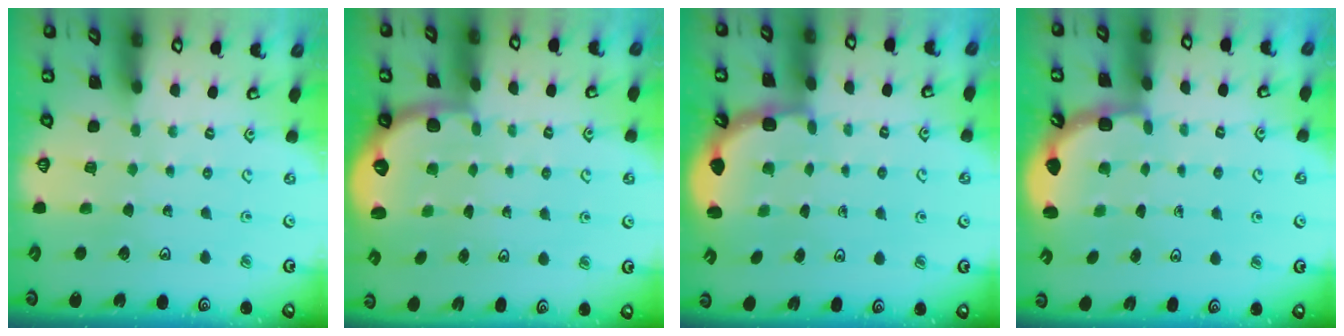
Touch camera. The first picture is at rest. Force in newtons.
{"total": 2.8, "press": 2.0, "slide": 2.0}
{"total": 3.3, "press": 2.3, "slide": 2.3}
{"total": 3.3, "press": 2.3, "slide": 2.3}